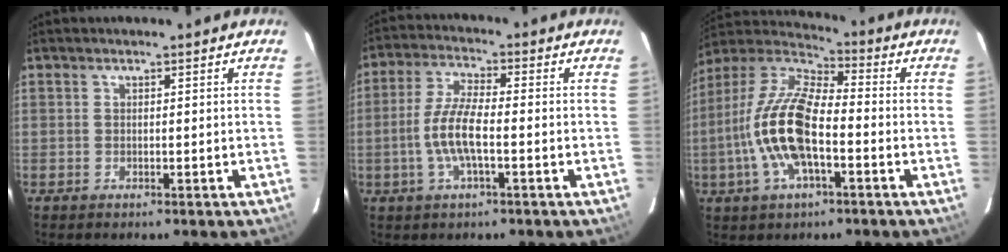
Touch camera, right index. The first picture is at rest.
{"total": 7.9, "force": [-2.0, 1.8, 7.4], "torque": [-0.155, 0.001, -0.040]}
{"total": 16.4, "force": [-3.9, 6.5, 14.6], "torque": [-0.300, 0.002, -0.084]}